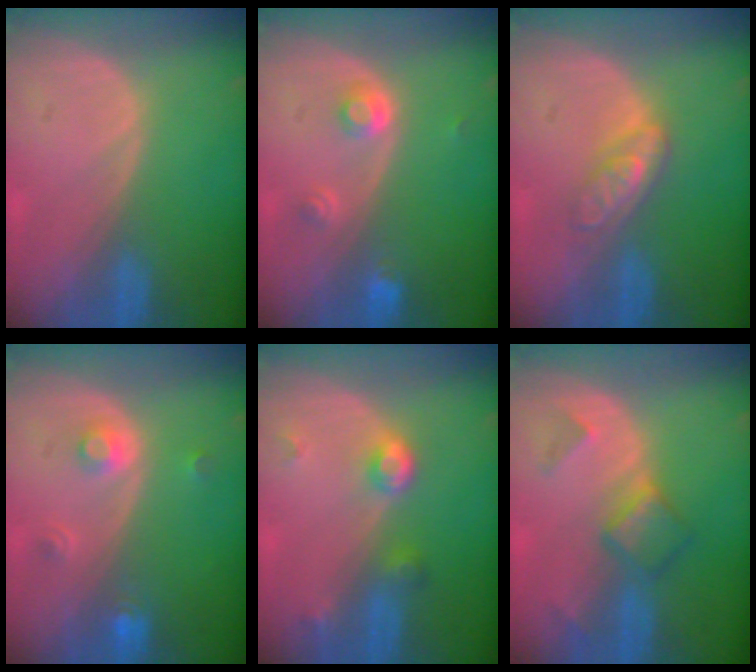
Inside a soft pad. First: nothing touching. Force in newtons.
{"total": 3.0, "press": 2.8, "slide": 1.2}
{"total": 4.8, "press": 4.3, "slide": 2.1}
{"total": 3.0, "press": 2.8, "slide": 1.2}
{"total": 3.8, "press": 3.5, "slide": 1.5}
{"total": 4.7, "press": 4.7, "slide": 0.4}